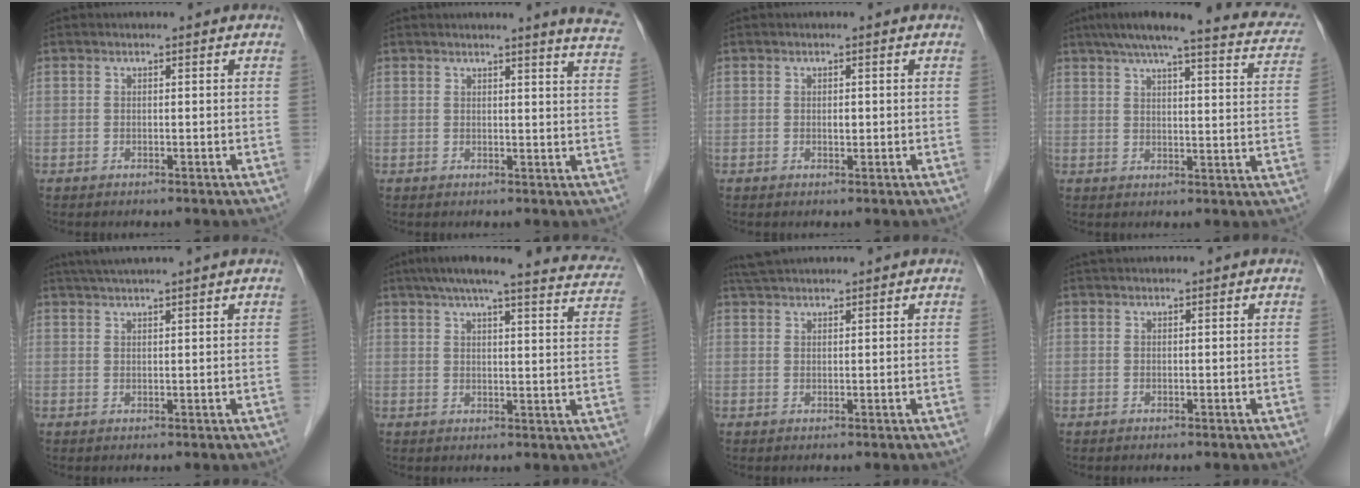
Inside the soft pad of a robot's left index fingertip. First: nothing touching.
{"total": 8.0, "force": [7.3, -0.6, 3.2], "torque": [-0.029, -0.041, 0.056]}
{"total": 0.8, "force": [0.0, 0.5, 0.6], "torque": [-0.012, 0.000, 0.000]}
{"total": 21.4, "force": [18.1, 2.7, 11.1], "torque": [-0.155, 0.012, 0.216]}
{"total": 7.3, "force": [6.3, -1.0, 3.7], "torque": [-0.057, 0.032, 0.092]}
{"total": 22.5, "force": [19.8, 2.3, 10.5], "torque": [-0.147, -0.005, 0.233]}
{"total": 5.6, "force": [5.2, 0.4, 2.1], "torque": [-0.036, 0.043, 0.092]}
{"total": 3.3, "force": [3.1, 0.2, 1.1], "torque": [-0.010, 0.035, 0.045]}